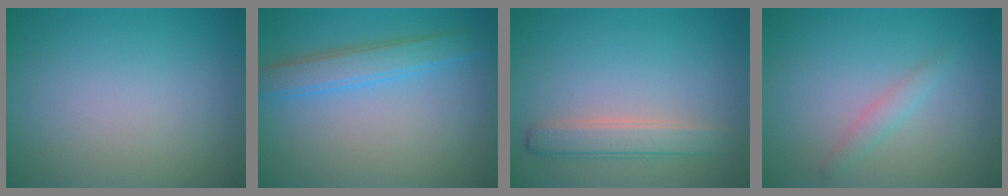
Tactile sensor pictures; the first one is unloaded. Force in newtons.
{"total": 4.4, "press": 4.4, "slide": 0.2}
{"total": 2.8, "press": 2.8, "slide": 0.1}
{"total": 1.4, "press": 1.4, "slide": 0.0}